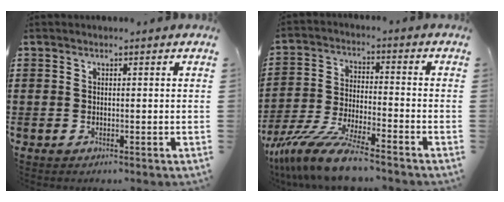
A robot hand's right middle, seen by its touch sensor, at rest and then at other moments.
{"total": 10.0, "force": [-8.8, 0.3, 4.8], "torque": [-0.103, 0.001, -0.174]}